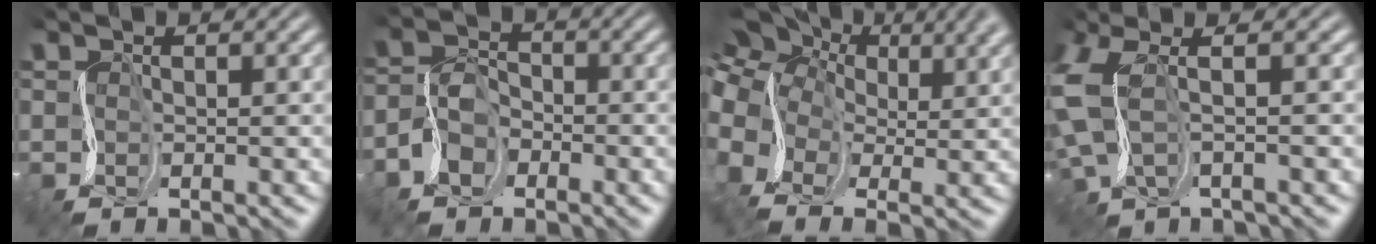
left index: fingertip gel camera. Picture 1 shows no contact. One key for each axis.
{"total": 2.8, "fx": -2.0, "fy": 1.9, "fz": 0.7, "tx": -0.027, "ty": 0.017, "tz": -0.051}
{"total": 14.6, "fx": 2.3, "fy": 11.4, "fz": 8.8, "tx": -0.207, "ty": 0.006, "tz": 0.041}
{"total": 4.0, "fx": 2.0, "fy": 1.5, "fz": 3.2, "tx": -0.102, "ty": 0.009, "tz": 0.031}